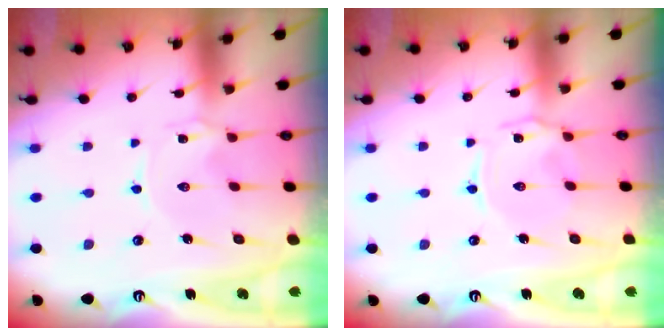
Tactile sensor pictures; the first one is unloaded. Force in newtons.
{"total": 1.7, "press": 1.7, "slide": 0.5}